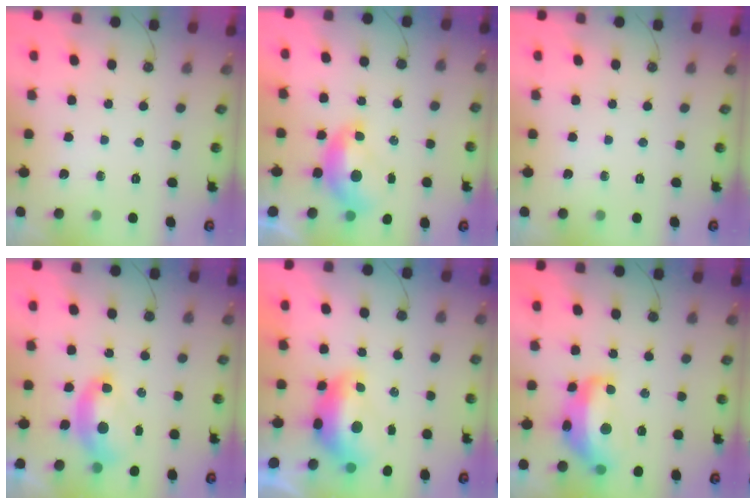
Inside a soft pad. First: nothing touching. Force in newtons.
{"total": 1.6, "press": 1.5, "slide": 0.4}
{"total": 0.0}
{"total": 2.7, "press": 2.6, "slide": 0.6}
{"total": 2.8, "press": 2.7, "slide": 0.7}
{"total": 7.6, "press": 7.6, "slide": 0.8}